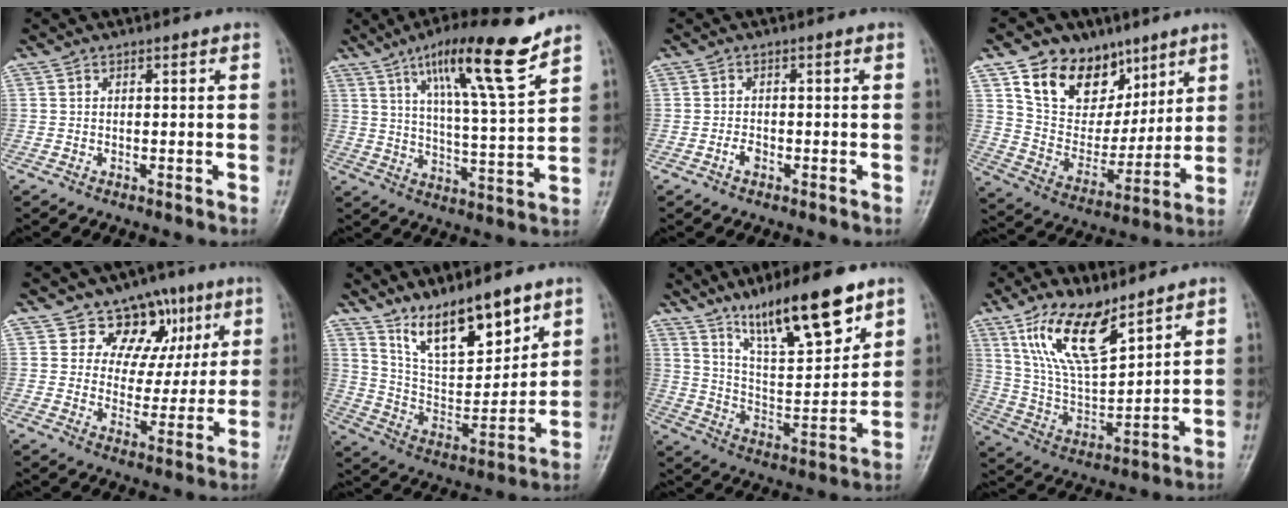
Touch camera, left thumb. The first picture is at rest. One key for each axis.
{"total": 15.4, "fx": 10.0, "fy": 1.6, "fz": 11.6, "tx": -0.185, "ty": -0.052, "tz": 0.167}
{"total": 1.7, "fx": -0.8, "fy": 1.0, "fz": 1.0, "tx": -0.020, "ty": 0.006, "tz": -0.018}
{"total": 17.3, "fx": 9.8, "fy": 12.2, "fz": 7.3, "tx": -0.073, "ty": -0.041, "tz": 0.179}
{"total": 11.2, "fx": 5.8, "fy": 8.7, "fz": 4.0, "tx": -0.005, "ty": -0.014, "tz": 0.087}
{"total": 14.7, "fx": 10.4, "fy": 5.3, "fz": 8.9, "tx": -0.113, "ty": -0.066, "tz": 0.199}
{"total": 17.3, "fx": 11.7, "fy": 4.4, "fz": 12.0, "tx": -0.174, "ty": -0.063, "tz": 0.211}
{"total": 14.7, "fx": 9.2, "fy": 5.4, "fz": 10.1, "tx": -0.169, "ty": -0.044, "tz": 0.188}